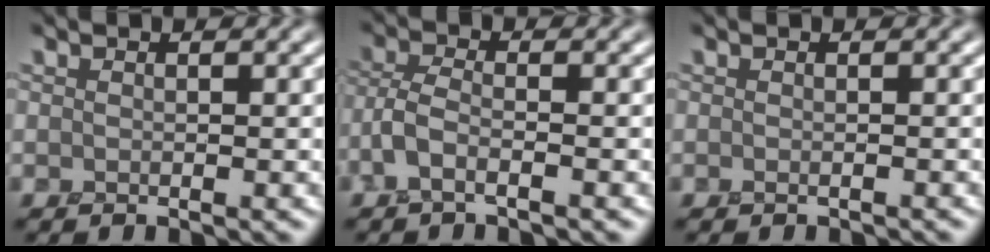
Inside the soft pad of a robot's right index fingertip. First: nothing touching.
{"total": 1.9, "force": [-1.2, 0.5, 1.5], "torque": [-0.035, 0.007, -0.031]}
{"total": 0.5, "force": [-0.4, -0.1, -0.3], "torque": [0.005, -0.004, -0.008]}